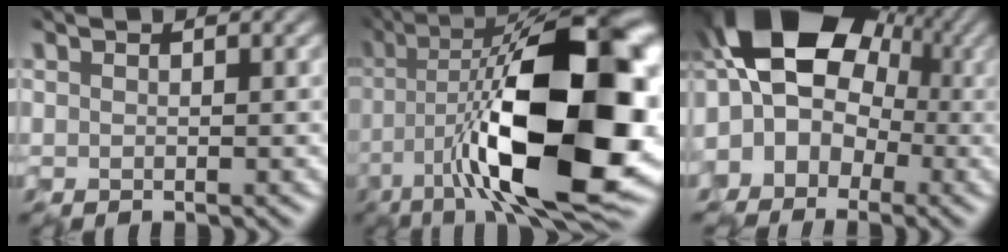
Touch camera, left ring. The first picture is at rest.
{"total": 18.0, "force": [-2.7, 5.6, 16.9], "torque": [-0.257, 0.012, -0.051]}
{"total": 15.4, "force": [2.6, 12.4, 8.8], "torque": [-0.152, 0.052, -0.004]}